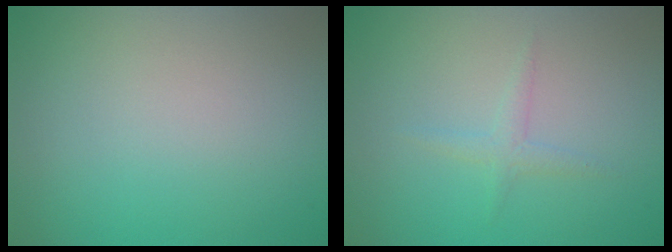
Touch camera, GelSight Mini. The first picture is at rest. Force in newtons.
{"total": 1.2, "press": 1.2, "slide": 0.1}